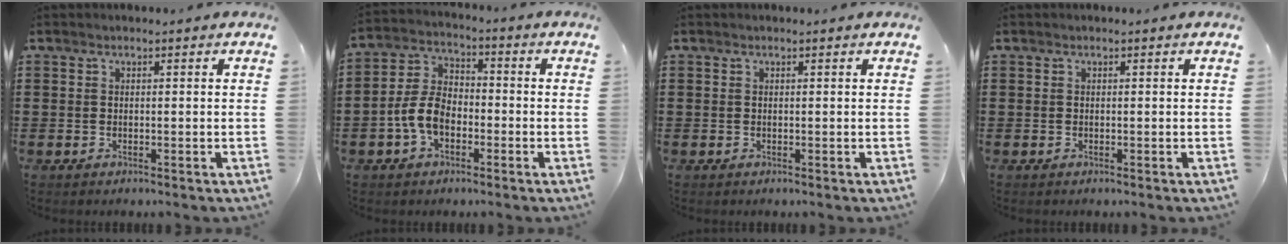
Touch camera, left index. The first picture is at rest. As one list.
[{"total": 6.6, "force": [-2.5, 4.2, 4.5], "torque": [-0.114, 0.007, -0.056]}, {"total": 0.0}, {"total": 0.0}]